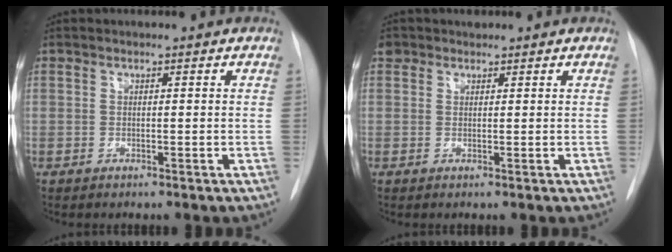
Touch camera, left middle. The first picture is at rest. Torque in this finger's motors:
{"motor_torque": [0.06, -0.03, -0.05, -0.01]}